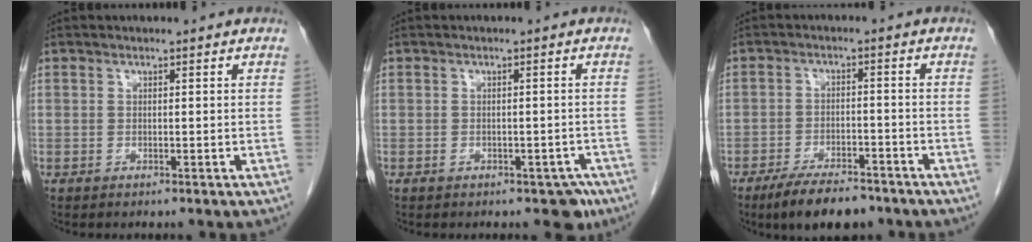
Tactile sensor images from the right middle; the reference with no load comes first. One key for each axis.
{"total": 3.5, "fx": -2.2, "fy": 2.0, "fz": 1.8, "tx": -0.005, "ty": 0.010, "tz": -0.022}
{"total": 8.5, "fx": -6.6, "fy": 2.8, "fz": 4.6, "tx": -0.074, "ty": -0.007, "tz": -0.110}